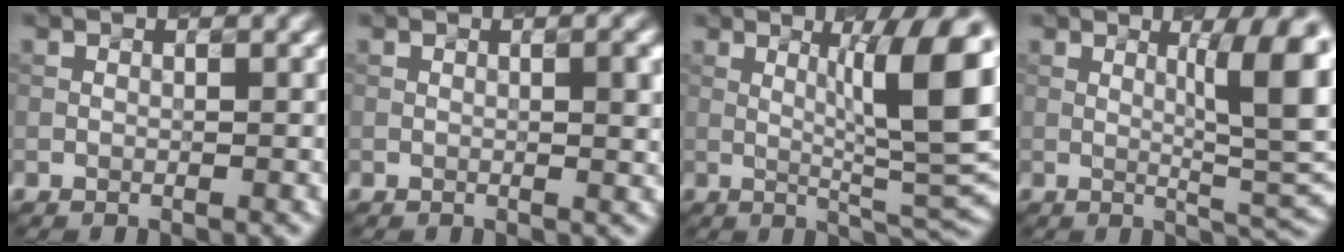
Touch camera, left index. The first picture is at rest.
{"total": 2.8, "force": [0.4, 0.7, 2.7], "torque": [-0.028, 0.007, 0.009]}
{"total": 9.2, "force": [1.6, 1.5, 8.9], "torque": [-0.123, 0.000, 0.038]}
{"total": 7.5, "force": [1.5, 1.4, 7.2], "torque": [-0.095, -0.004, 0.033]}